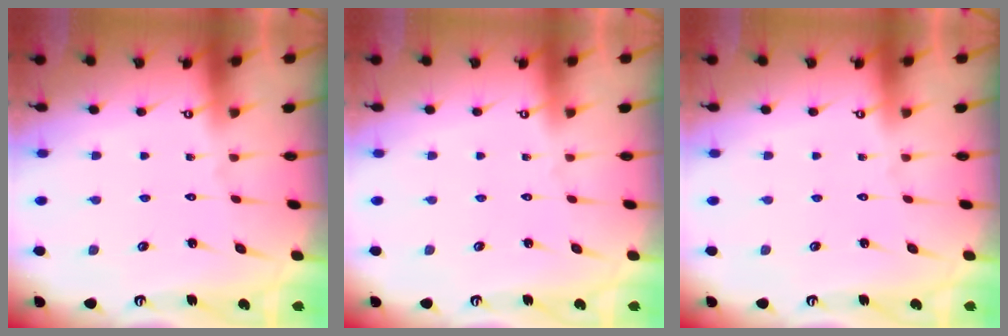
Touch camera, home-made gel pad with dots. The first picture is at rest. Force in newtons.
{"total": 0.0}
{"total": 0.0}